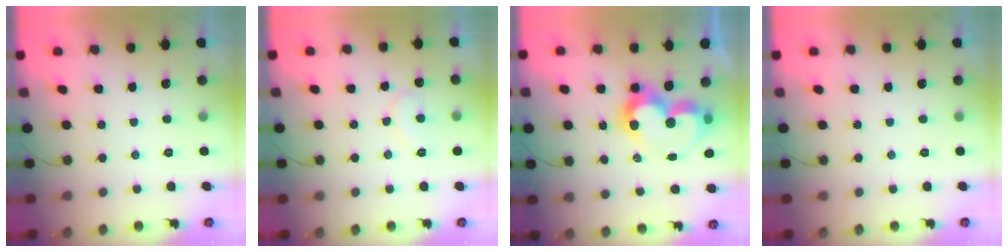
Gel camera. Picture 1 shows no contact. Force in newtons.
{"total": 6.7, "press": 6.7, "slide": 0.5}
{"total": 11.3, "press": 11.3, "slide": 1.0}
{"total": 0.0}